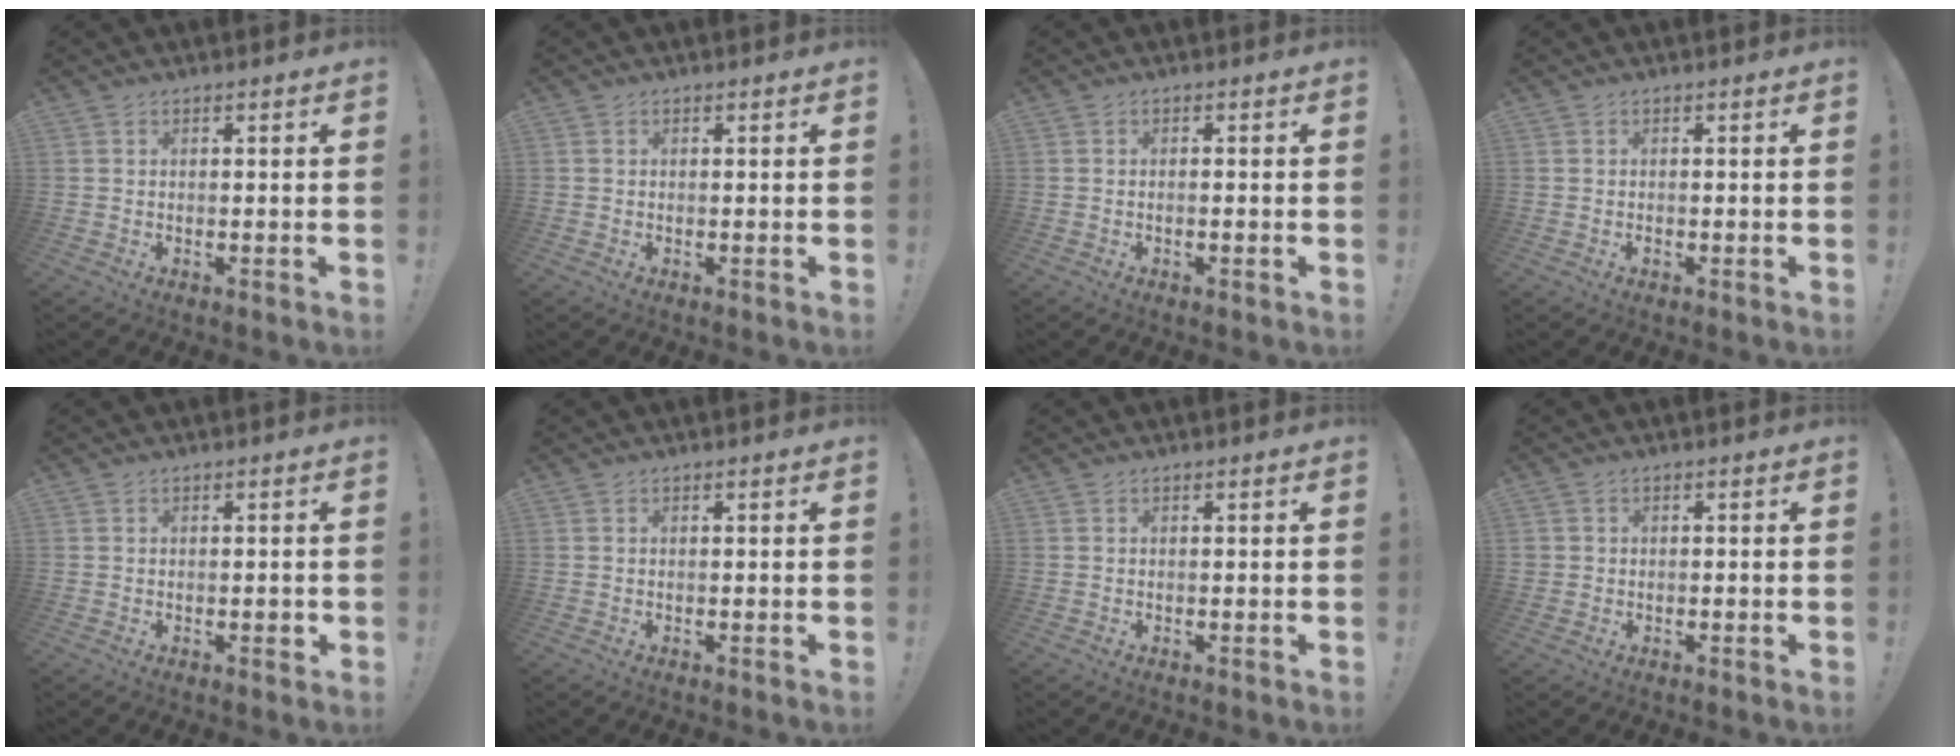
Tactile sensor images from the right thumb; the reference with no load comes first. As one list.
[{"total": 0.0}, {"total": 1.0, "force": [-0.7, 0.1, 0.7], "torque": [-0.013, 0.002, -0.012]}, {"total": 0.6, "force": [-0.4, 0.4, 0.0], "torque": [0.000, 0.001, -0.007]}, {"total": 1.3, "force": [-0.3, 0.7, 1.1], "torque": [-0.009, 0.001, -0.006]}, {"total": 0.0}, {"total": 0.0}, {"total": 1.5, "force": [-0.4, 1.4, 0.4], "torque": [-0.006, 0.004, -0.006]}]